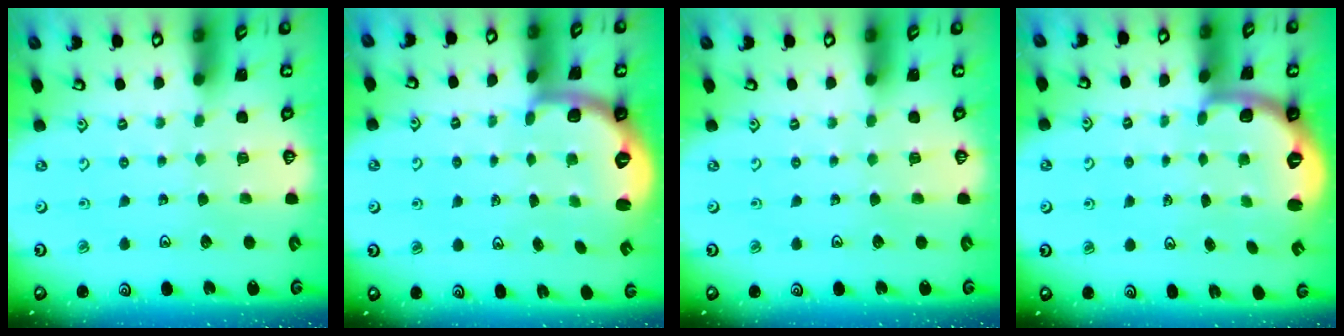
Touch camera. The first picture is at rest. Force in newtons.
{"total": 2.5, "press": 2.0, "slide": 1.5}
{"total": 0.0}
{"total": 2.8, "press": 1.8, "slide": 2.1}